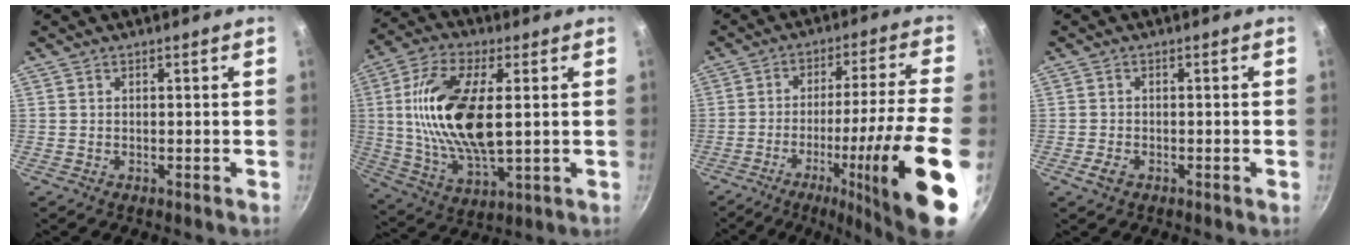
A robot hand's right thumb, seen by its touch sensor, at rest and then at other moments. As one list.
[{"total": 20.0, "force": [2.7, 8.9, 17.6], "torque": [-0.341, -0.002, 0.050]}, {"total": 22.4, "force": [-8.5, 2.1, 20.7], "torque": [-0.292, 0.025, -0.124]}, {"total": 2.2, "force": [-1.1, 1.1, 1.5], "torque": [-0.033, 0.008, -0.023]}]